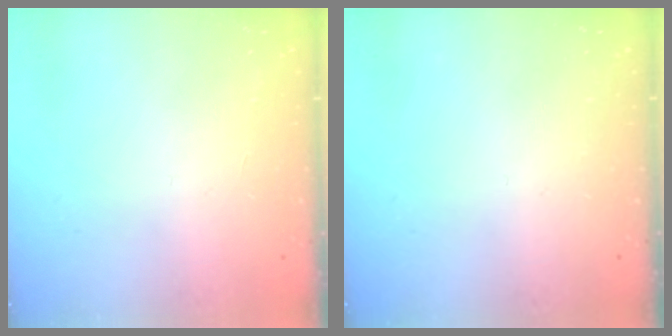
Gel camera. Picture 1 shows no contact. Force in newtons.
{"total": 0.0}